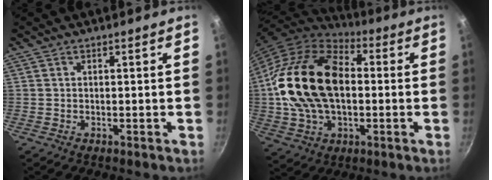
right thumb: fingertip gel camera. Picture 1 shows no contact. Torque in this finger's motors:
{"motor_torque": [1.22, 3.79, 1.56, -1.21, 0.41]}